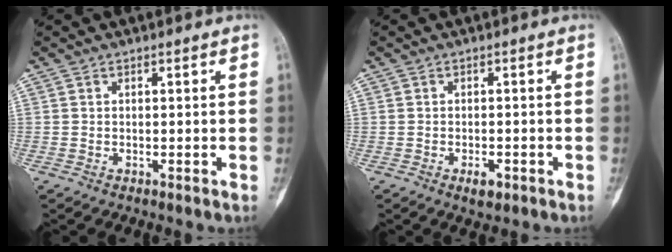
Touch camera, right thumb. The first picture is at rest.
{"total": 1.1, "force": [-0.7, 0.5, 0.6], "torque": [-0.009, 0.002, -0.012]}